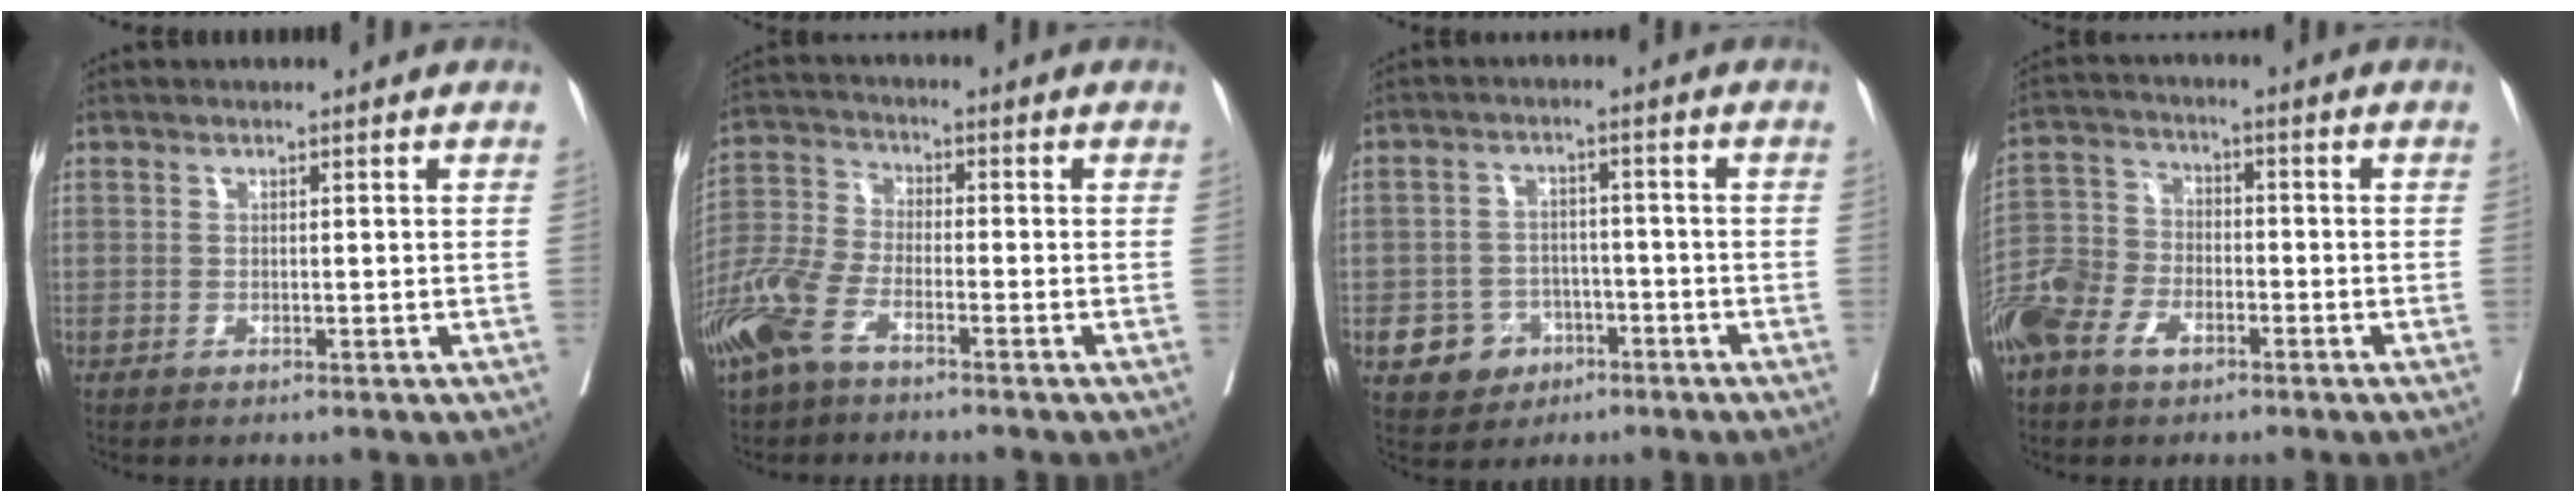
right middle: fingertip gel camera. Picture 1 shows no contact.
{"total": 8.7, "force": [-5.4, 3.4, 5.9], "torque": [-0.155, -0.009, -0.117]}
{"total": 5.8, "force": [-2.7, 4.8, 1.5], "torque": [-0.024, 0.009, -0.037]}
{"total": 9.2, "force": [-5.2, 5.7, 5.1], "torque": [-0.125, 0.005, -0.106]}